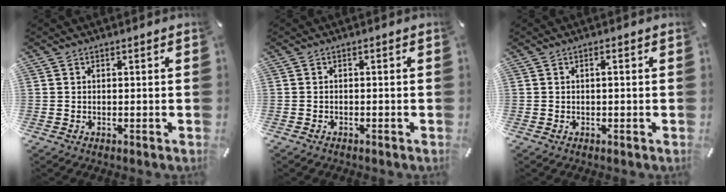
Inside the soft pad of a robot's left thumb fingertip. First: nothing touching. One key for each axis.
{"total": 0.8, "fx": -0.7, "fy": 0.3, "fz": 0.3, "tx": -0.006, "ty": 0.000, "tz": -0.016}
{"total": 1.0, "fx": 0.0, "fy": 0.2, "fz": 1.0, "tx": -0.020, "ty": 0.002, "tz": -0.001}